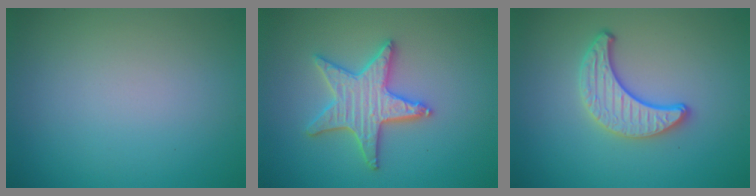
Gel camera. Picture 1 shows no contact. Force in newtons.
{"total": 4.2, "press": 4.1, "slide": 0.8}
{"total": 3.6, "press": 3.2, "slide": 1.6}